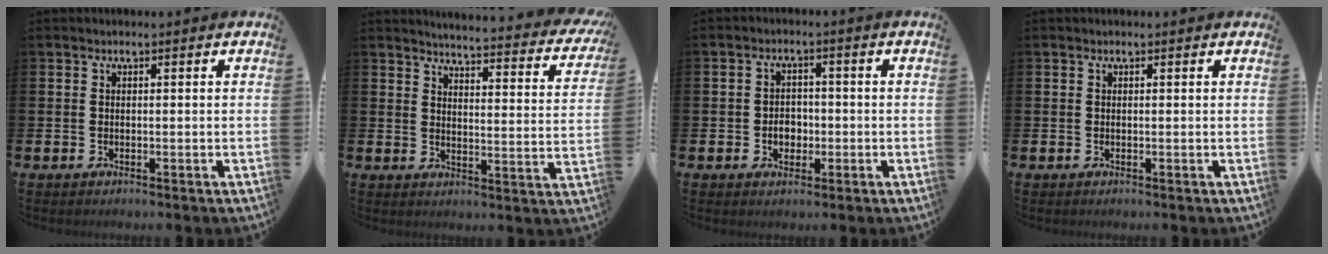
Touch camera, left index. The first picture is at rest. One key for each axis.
{"total": 3.7, "fx": 3.5, "fy": 0.3, "fz": 0.9, "tx": -0.035, "ty": -0.038, "tz": 0.052}
{"total": 2.9, "fx": -0.8, "fy": 2.3, "fz": 1.6, "tx": -0.018, "ty": -0.002, "tz": -0.022}
{"total": 0.0}